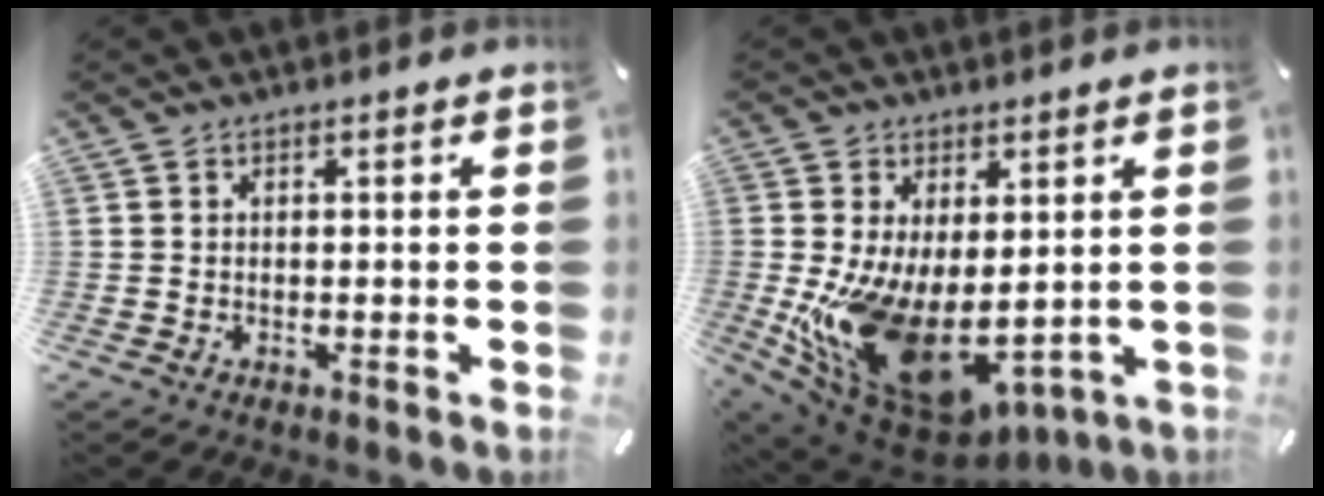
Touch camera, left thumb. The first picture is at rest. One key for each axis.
{"total": 18.9, "fx": -3.0, "fy": 11.6, "fz": 14.5, "tx": -0.250, "ty": -0.016, "tz": -0.023}